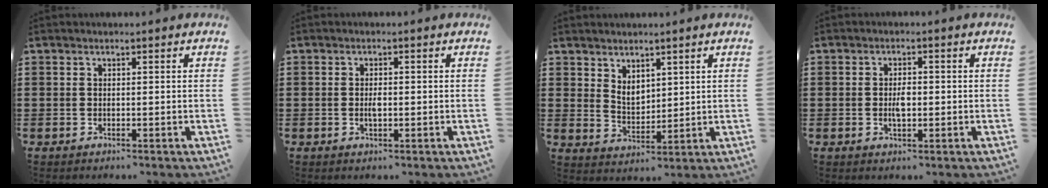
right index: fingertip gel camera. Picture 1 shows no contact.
{"total": 1.9, "force": [-0.2, 0.7, 1.7], "torque": [-0.033, 0.001, -0.004]}
{"total": 3.4, "force": [2.5, 1.9, 1.3], "torque": [-0.035, 0.002, 0.047]}
{"total": 2.8, "force": [-0.2, 1.1, 2.5], "torque": [-0.048, 0.001, -0.004]}